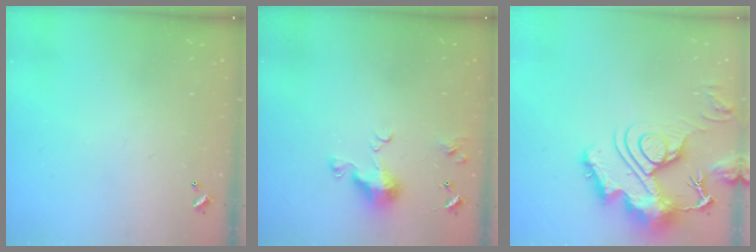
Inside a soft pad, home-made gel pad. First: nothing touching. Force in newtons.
{"total": 6.6, "press": 6.5, "slide": 1.0}
{"total": 17.0, "press": 16.9, "slide": 1.8}